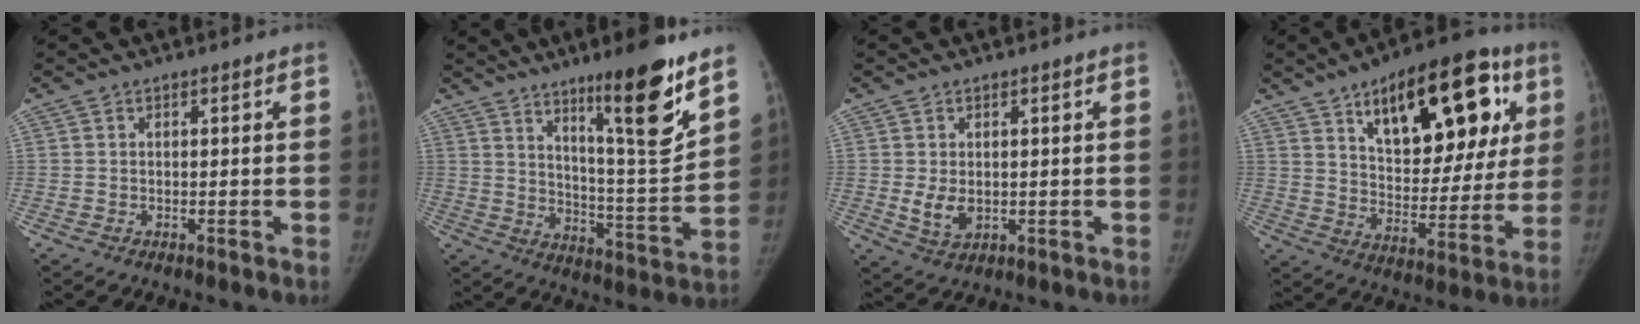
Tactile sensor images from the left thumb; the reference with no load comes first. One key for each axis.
{"total": 16.4, "fx": 10.5, "fy": 1.9, "fz": 12.5, "tx": -0.168, "ty": -0.081, "tz": 0.173}
{"total": 4.2, "fx": -0.3, "fy": 3.0, "fz": 3.0, "tx": -0.049, "ty": -0.009, "tz": 0.004}
{"total": 25.1, "fx": 10.9, "fy": 12.1, "fz": 19.0, "tx": -0.221, "ty": -0.017, "tz": 0.165}